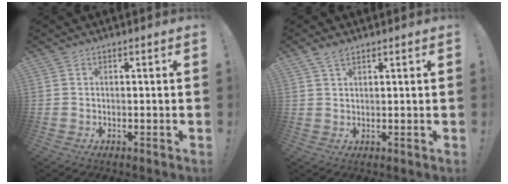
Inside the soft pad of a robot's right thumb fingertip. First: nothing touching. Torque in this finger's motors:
{"motor_torque": [-0.30, 0.08, 0.07, 0.23, 0.00]}